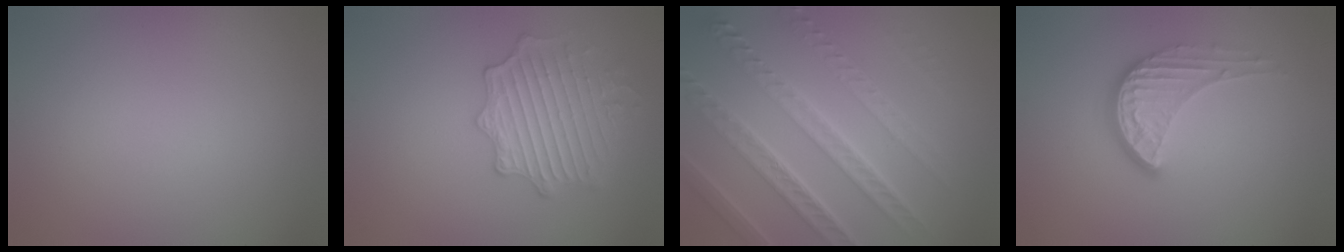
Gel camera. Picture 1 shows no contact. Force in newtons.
{"total": 3.9, "press": 3.9, "slide": 0.1}
{"total": 8.2, "press": 5.9, "slide": 5.7}
{"total": 4.0, "press": 2.9, "slide": 2.7}